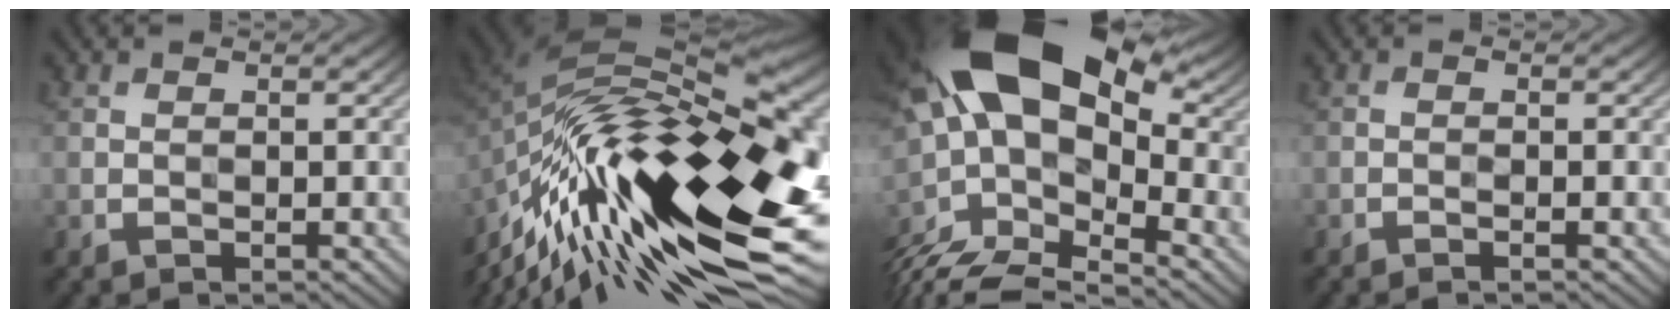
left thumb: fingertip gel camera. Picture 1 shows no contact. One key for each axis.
{"total": 19.1, "fx": -6.3, "fy": 8.6, "fz": 15.8, "tx": -0.299, "ty": -0.006, "tz": -0.118}
{"total": 18.8, "fx": 0.1, "fy": 10.5, "fz": 15.6, "tx": -0.288, "ty": -0.006, "tz": 0.017}
{"total": 0.7, "fx": -0.4, "fy": 0.0, "fz": 0.6, "tx": -0.005, "ty": 0.007, "tz": -0.013}